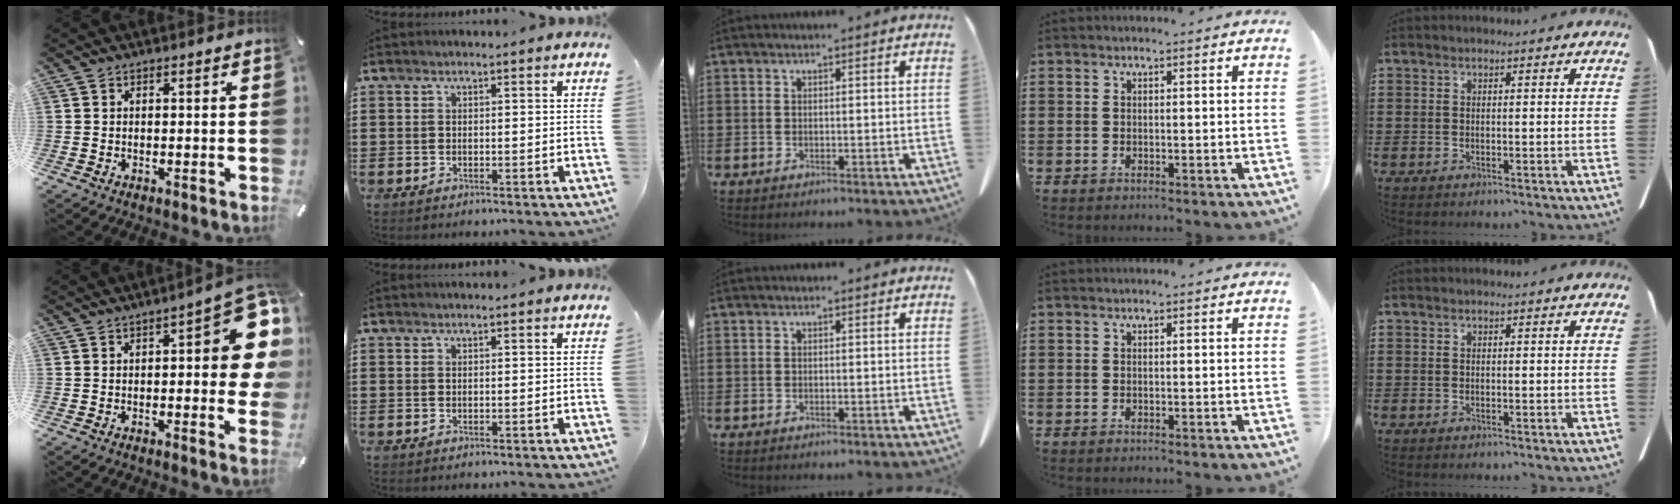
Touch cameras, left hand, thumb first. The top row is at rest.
{"thumb": {"total": 15.3, "force": [3.3, 5.6, 13.8], "torque": [-0.159, -0.026, 0.053]}}